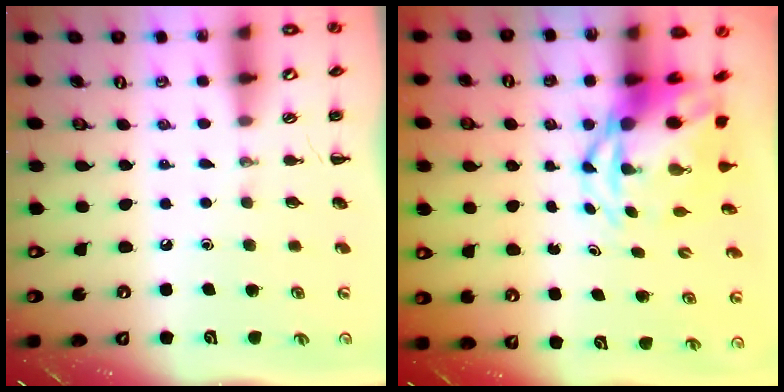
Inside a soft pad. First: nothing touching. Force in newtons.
{"total": 7.4, "press": 7.1, "slide": 2.1}